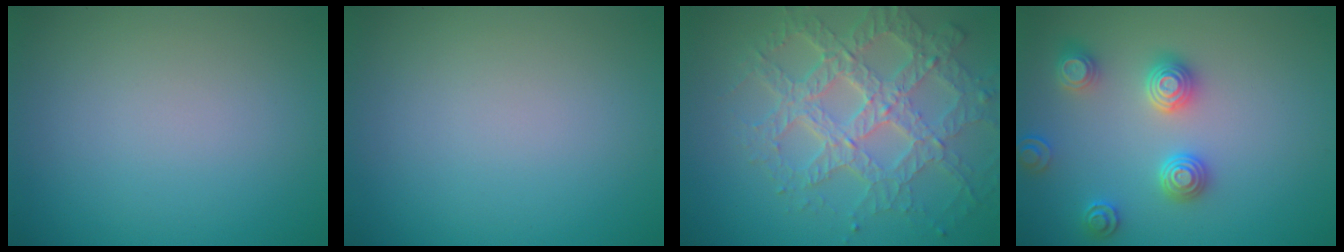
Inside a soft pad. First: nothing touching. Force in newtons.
{"total": 0.0}
{"total": 7.7, "press": 5.4, "slide": 5.4}
{"total": 3.5, "press": 3.4, "slide": 0.8}